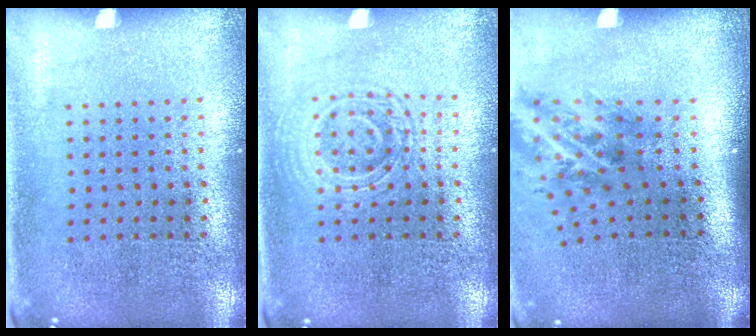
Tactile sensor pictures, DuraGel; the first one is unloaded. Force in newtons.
{"total": 2.7, "press": 2.6, "slide": 0.6}
{"total": 2.0, "press": 1.2, "slide": 1.6}